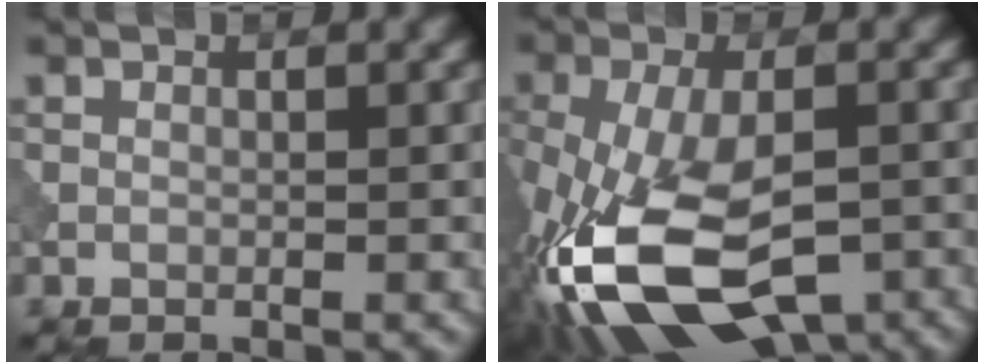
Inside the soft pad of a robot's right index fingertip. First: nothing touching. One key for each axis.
{"total": 15.2, "fx": -6.4, "fy": 7.4, "fz": 11.6, "tx": -0.259, "ty": -0.045, "tz": -0.101}